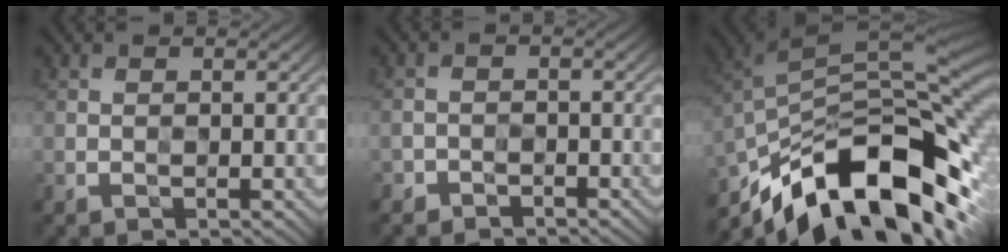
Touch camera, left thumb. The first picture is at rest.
{"total": 1.9, "force": [-1.7, 0.9, 0.0], "torque": [0.005, 0.003, -0.035]}
{"total": 17.3, "force": [-9.7, 6.8, 12.6], "torque": [-0.235, -0.004, -0.174]}